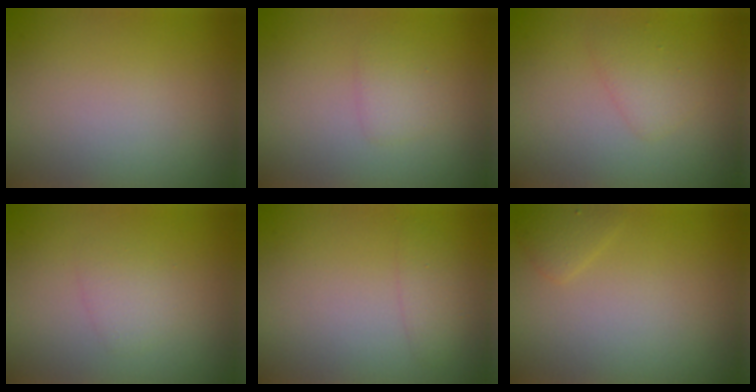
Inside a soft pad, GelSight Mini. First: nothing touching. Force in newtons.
{"total": 1.3, "press": 1.3, "slide": 0.0}
{"total": 1.7, "press": 1.7, "slide": 0.1}
{"total": 1.5, "press": 1.5, "slide": 0.1}
{"total": 1.4, "press": 1.4, "slide": 0.1}
{"total": 1.1, "press": 1.1, "slide": 0.1}